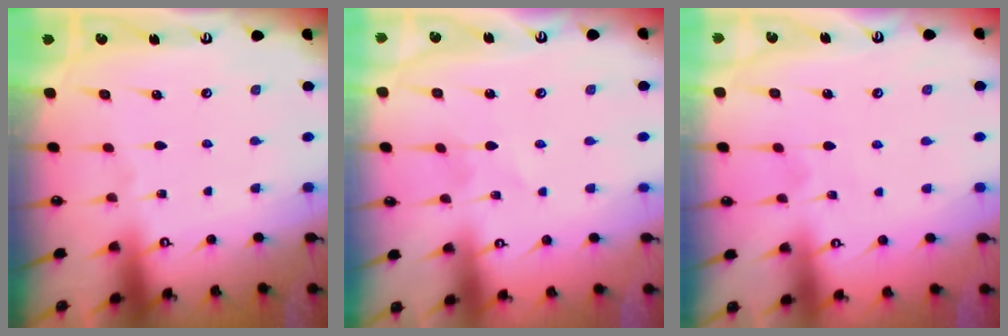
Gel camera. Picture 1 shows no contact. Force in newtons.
{"total": 1.5, "press": 1.4, "slide": 0.2}
{"total": 2.7, "press": 2.7, "slide": 0.4}